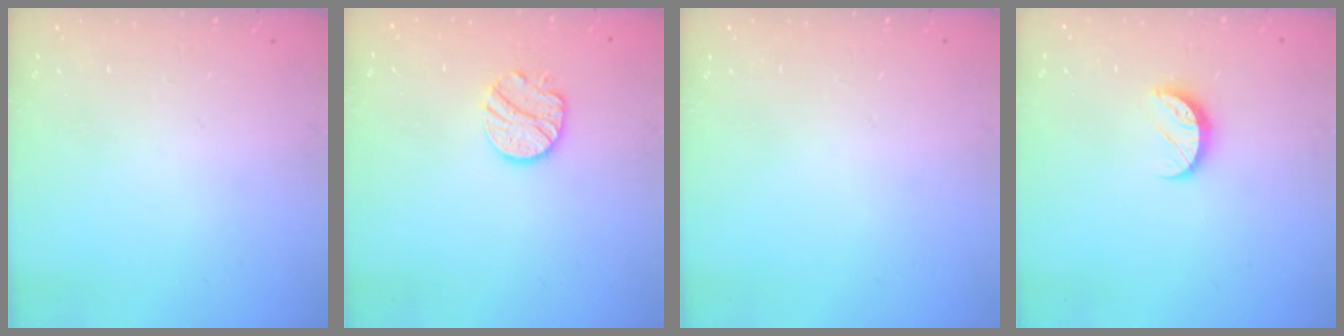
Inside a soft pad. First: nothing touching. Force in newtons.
{"total": 9.8, "press": 9.8, "slide": 0.7}
{"total": 0.0}
{"total": 7.5, "press": 7.4, "slide": 0.9}